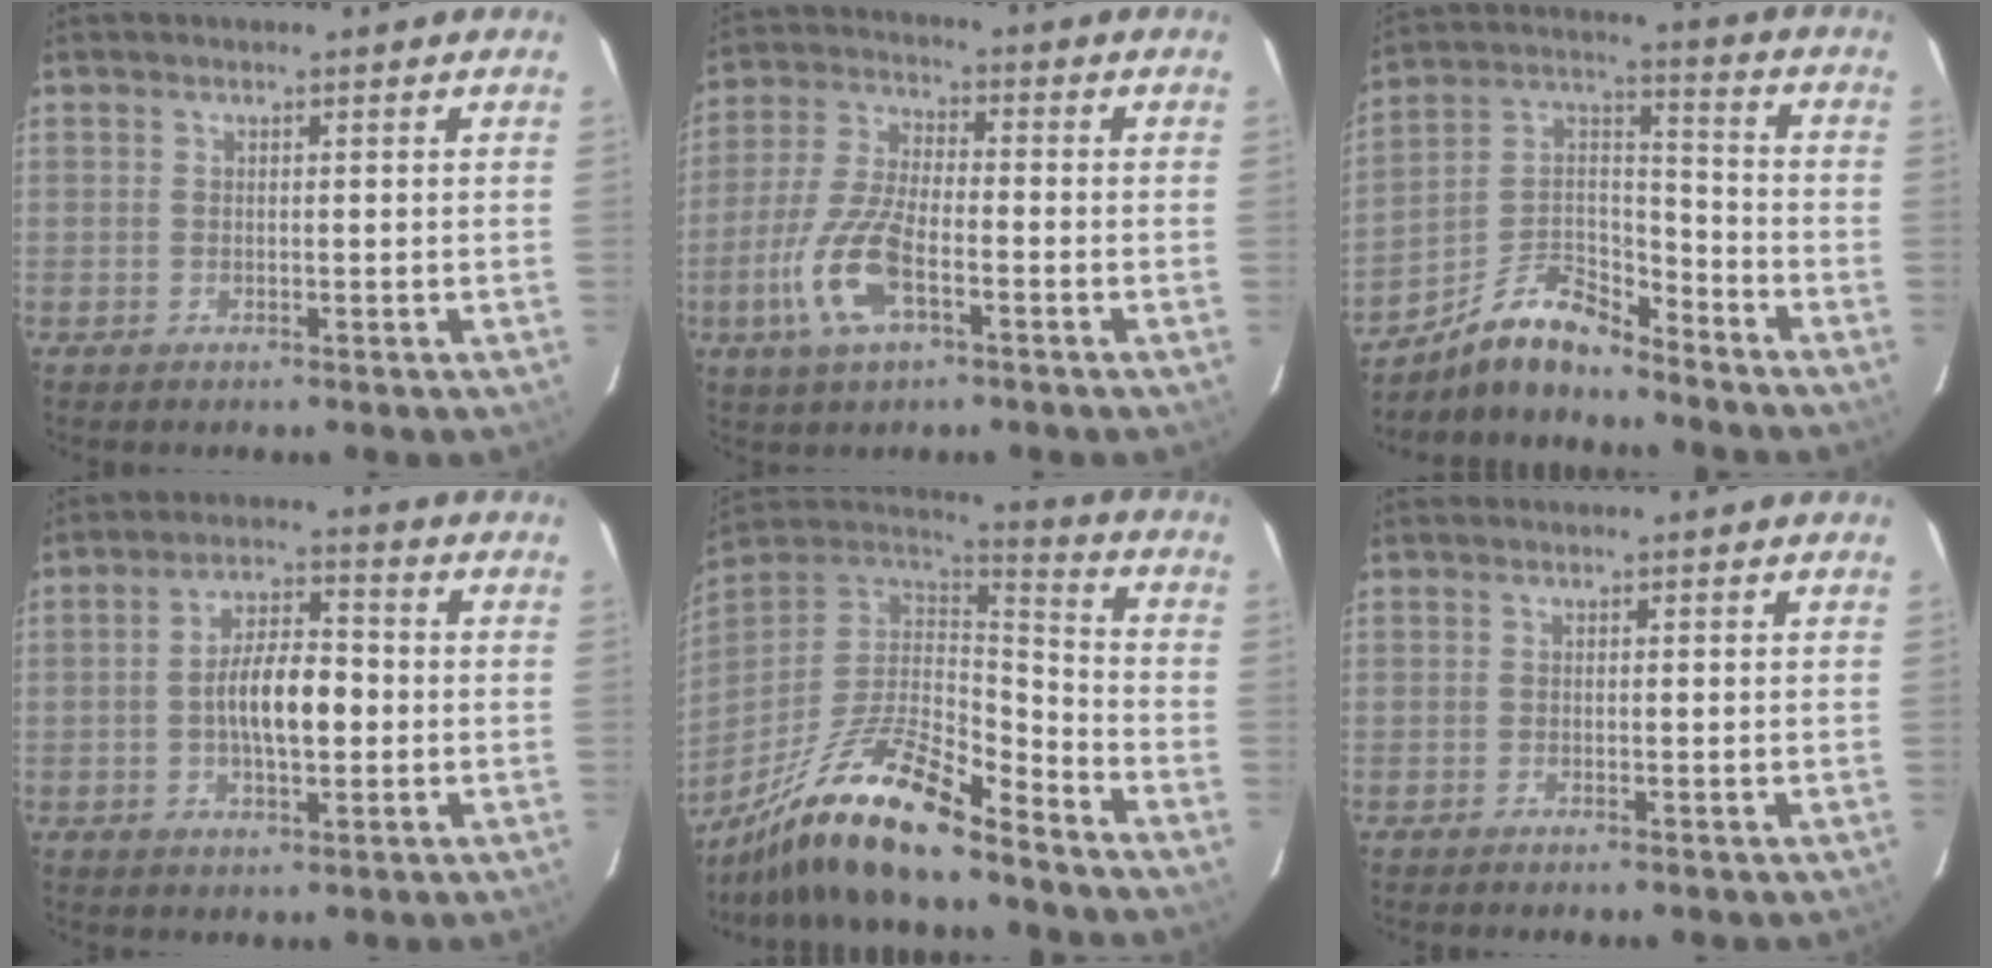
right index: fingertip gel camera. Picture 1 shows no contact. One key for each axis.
{"total": 11.8, "fx": -4.8, "fy": 4.4, "fz": 9.9, "tx": -0.218, "ty": -0.004, "tz": -0.094}
{"total": 11.4, "fx": -9.5, "fy": 3.6, "fz": 5.1, "tx": -0.114, "ty": 0.037, "tz": -0.184}
{"total": 8.9, "fx": -1.2, "fy": 3.6, "fz": 8.0, "tx": -0.146, "ty": 0.010, "tz": -0.019}
{"total": 20.0, "fx": -14.8, "fy": 4.6, "fz": 12.6, "tx": -0.251, "ty": -0.027, "tz": -0.270}
{"total": 0.6, "fx": -0.5, "fy": 0.0, "fz": 0.3, "tx": -0.004, "ty": 0.000, "tz": -0.010}